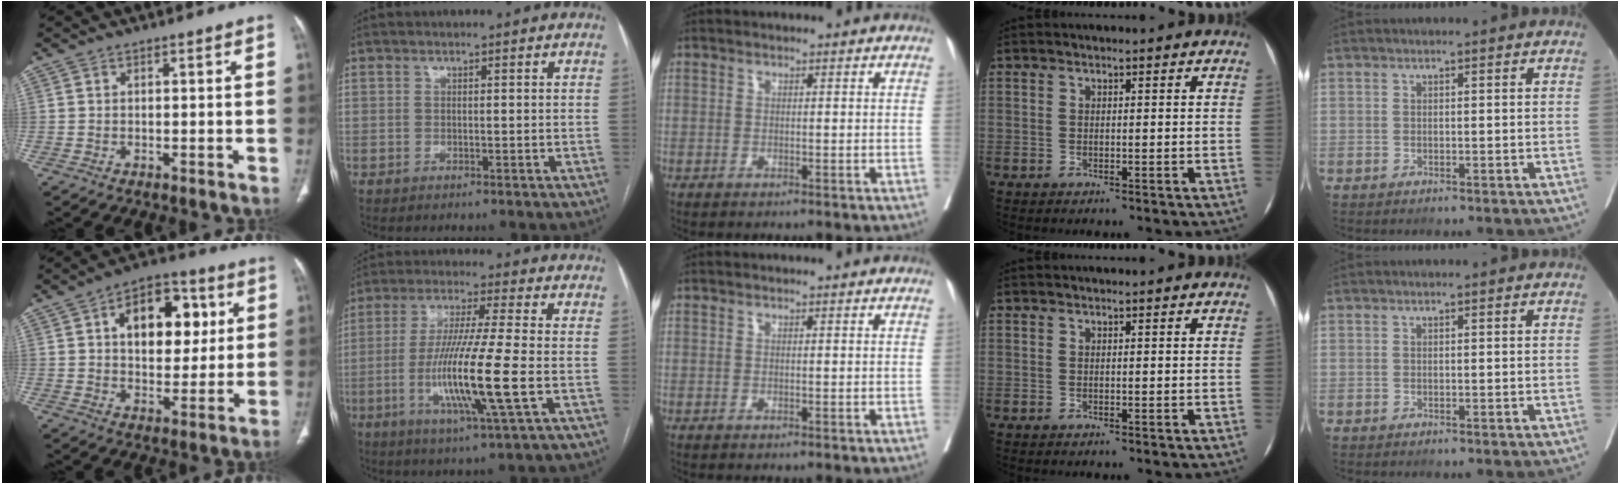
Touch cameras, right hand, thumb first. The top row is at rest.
{"thumb": {"total": 15.3, "force": [4.0, 9.6, 11.2], "torque": [-0.117, 0.006, 0.059]}, "index": {"total": 14.1, "force": [-3.1, -0.4, 13.7], "torque": [-0.274, -0.020, -0.065]}}